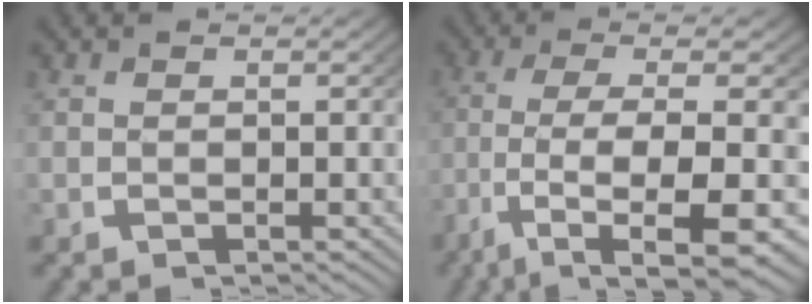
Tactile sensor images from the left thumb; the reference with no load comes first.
{"total": 11.4, "force": [-3.5, 4.9, 9.7], "torque": [-0.200, -0.043, -0.028]}